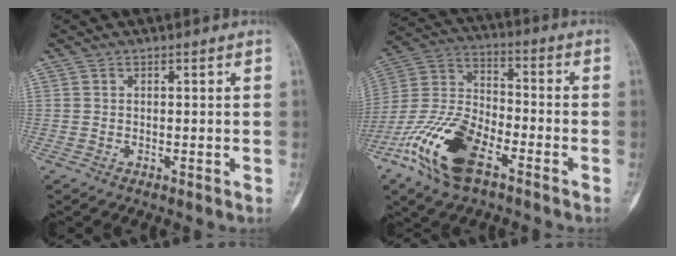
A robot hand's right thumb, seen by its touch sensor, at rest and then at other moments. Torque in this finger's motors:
{"motor_torque": [1.59, 1.49, 0.38, -0.38, 0.13]}